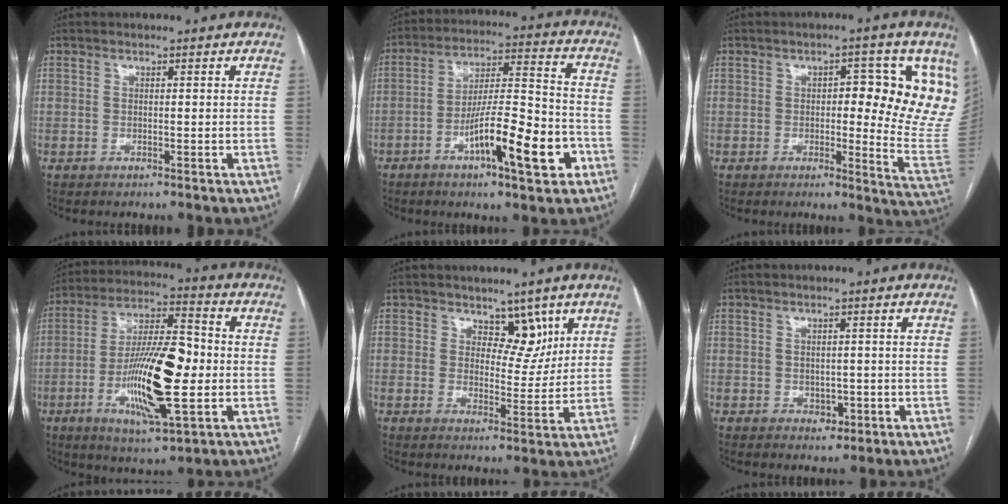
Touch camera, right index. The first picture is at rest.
{"total": 15.0, "force": [-6.3, 2.2, 13.4], "torque": [-0.227, 0.004, -0.096]}
{"total": 13.6, "force": [4.0, 4.6, 12.1], "torque": [-0.125, -0.006, 0.037]}
{"total": 17.5, "force": [-2.8, 3.9, 16.8], "torque": [-0.315, 0.003, -0.044]}
{"total": 4.9, "force": [3.2, 2.9, 2.4], "torque": [-0.017, -0.006, 0.050]}
{"total": 2.2, "force": [-0.5, 1.7, 1.3], "torque": [-0.015, 0.002, 0.004]}